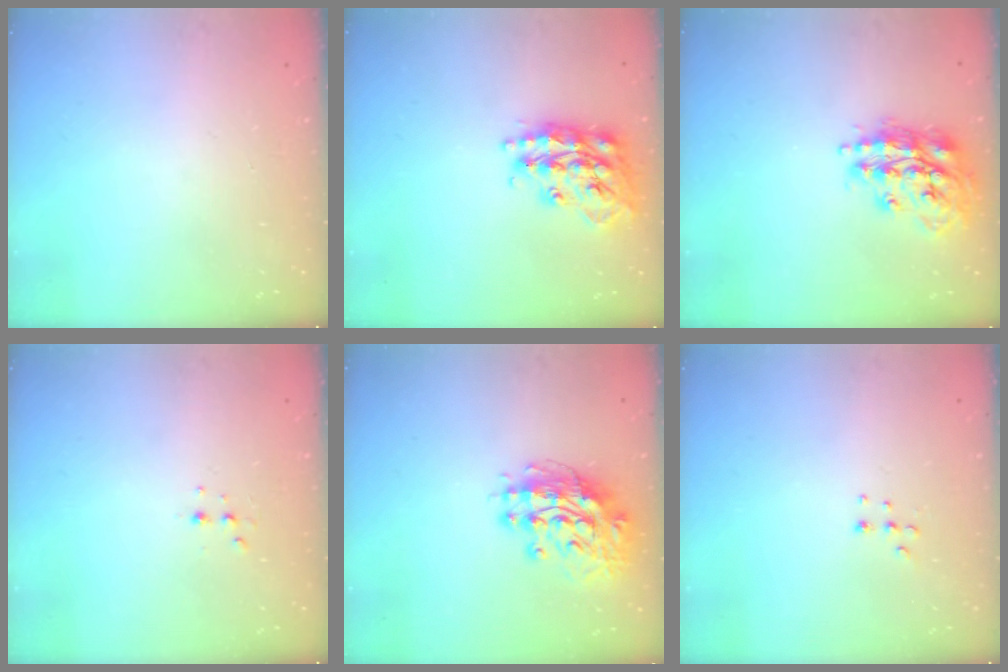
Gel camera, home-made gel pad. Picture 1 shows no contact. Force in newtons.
{"total": 19.7, "press": 19.7, "slide": 1.7}
{"total": 17.2, "press": 17.1, "slide": 1.5}
{"total": 2.3, "press": 2.2, "slide": 0.6}
{"total": 13.1, "press": 13.0, "slide": 1.6}
{"total": 4.4, "press": 4.4, "slide": 0.3}